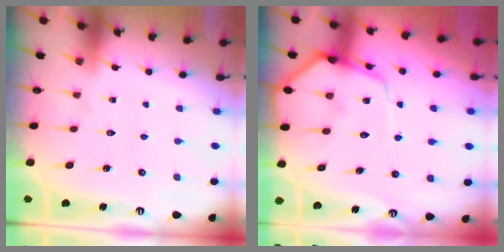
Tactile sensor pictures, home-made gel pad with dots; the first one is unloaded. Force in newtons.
{"total": 9.0, "press": 8.9, "slide": 1.0}